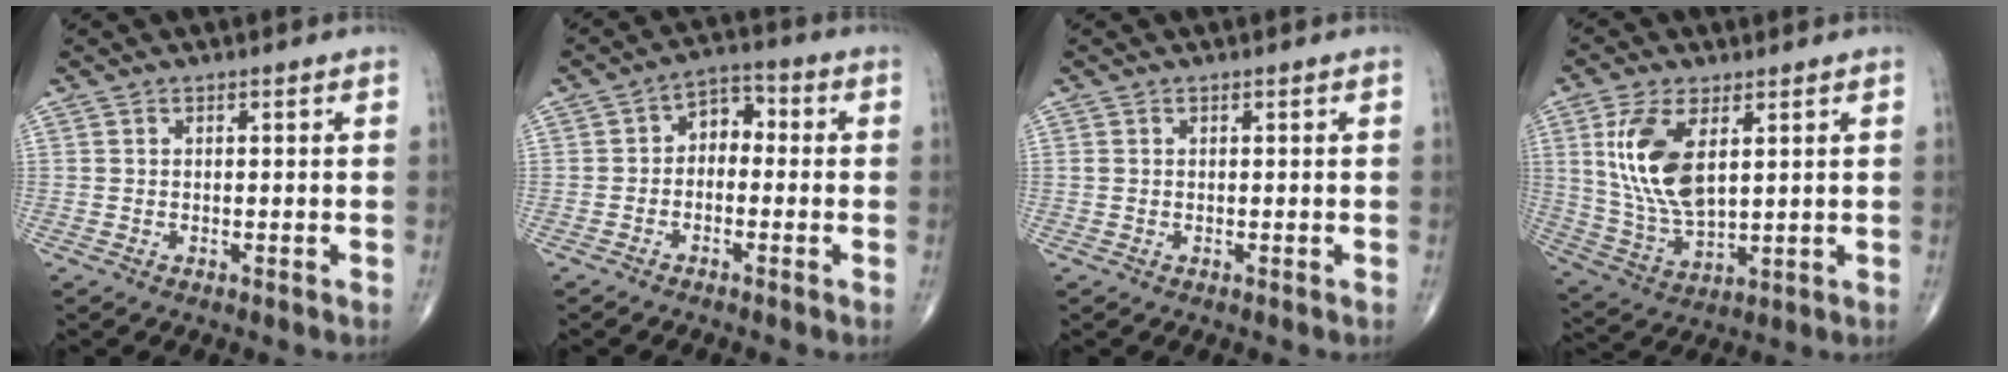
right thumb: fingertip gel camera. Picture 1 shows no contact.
{"total": 5.1, "force": [-0.7, 3.7, 3.5], "torque": [-0.029, 0.029, -0.028]}
{"total": 0.5, "force": [0.0, 0.4, 0.4], "torque": [-0.011, 0.003, 0.003]}
{"total": 13.3, "force": [3.9, 6.4, 11.0], "torque": [-0.223, -0.018, 0.086]}